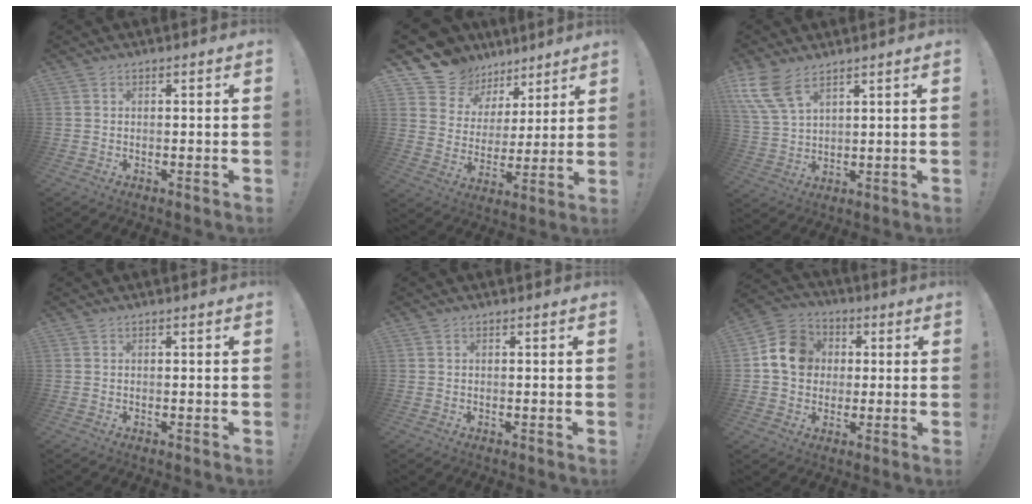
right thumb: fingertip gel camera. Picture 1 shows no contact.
{"total": 10.9, "force": [8.1, 7.2, 1.3], "torque": [-0.034, -0.067, 0.159]}
{"total": 9.9, "force": [6.4, 4.5, 6.0], "torque": [-0.133, -0.026, 0.125]}
{"total": 0.0}
{"total": 0.0}
{"total": 12.4, "force": [2.0, 10.9, 5.6], "torque": [-0.068, 0.013, 0.045]}